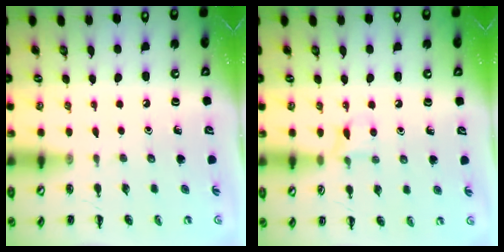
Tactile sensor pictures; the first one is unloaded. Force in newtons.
{"total": 5.5, "press": 5.1, "slide": 2.0}